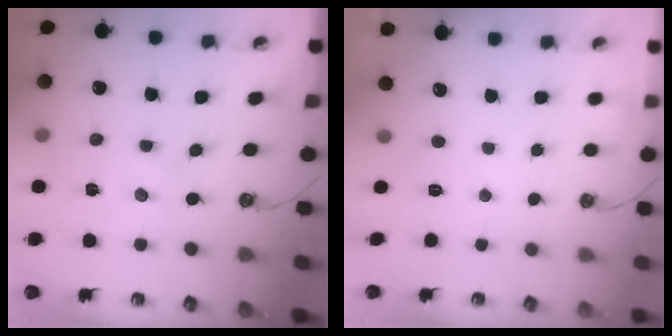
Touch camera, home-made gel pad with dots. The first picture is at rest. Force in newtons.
{"total": 0.0}